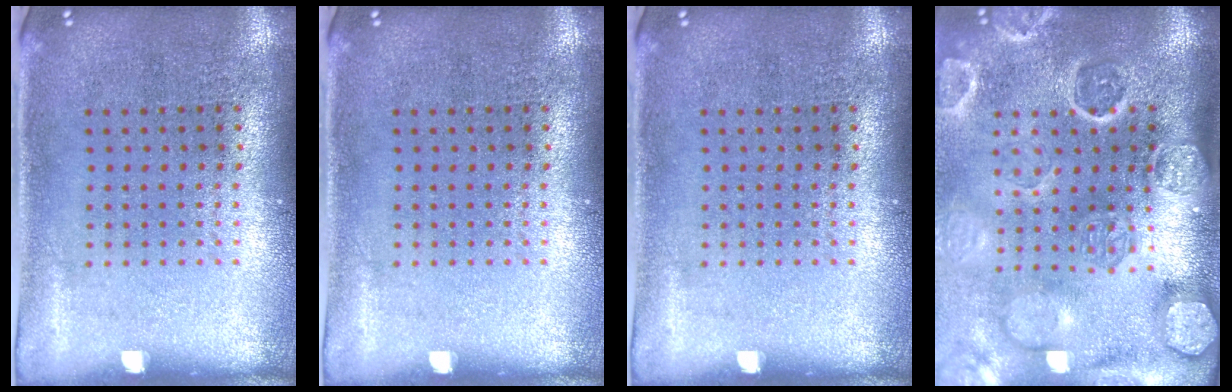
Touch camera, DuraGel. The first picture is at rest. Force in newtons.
{"total": 0.0}
{"total": 0.0}
{"total": 4.2, "press": 3.5, "slide": 2.3}